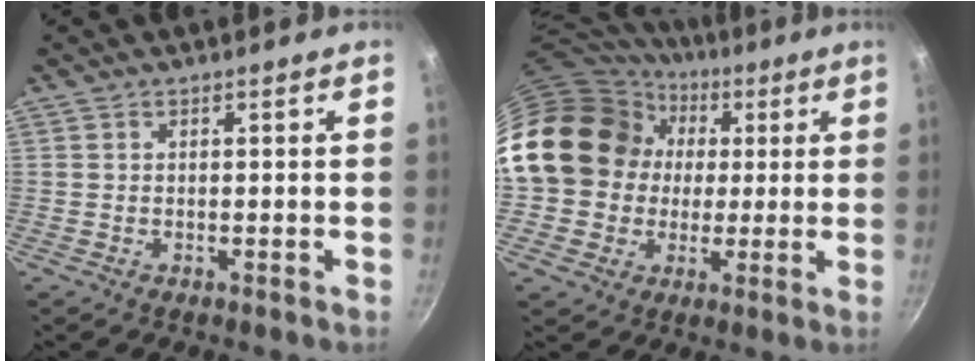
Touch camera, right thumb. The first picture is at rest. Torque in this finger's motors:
{"motor_torque": [2.50, 2.50, 0.33, -0.03, 0.41]}